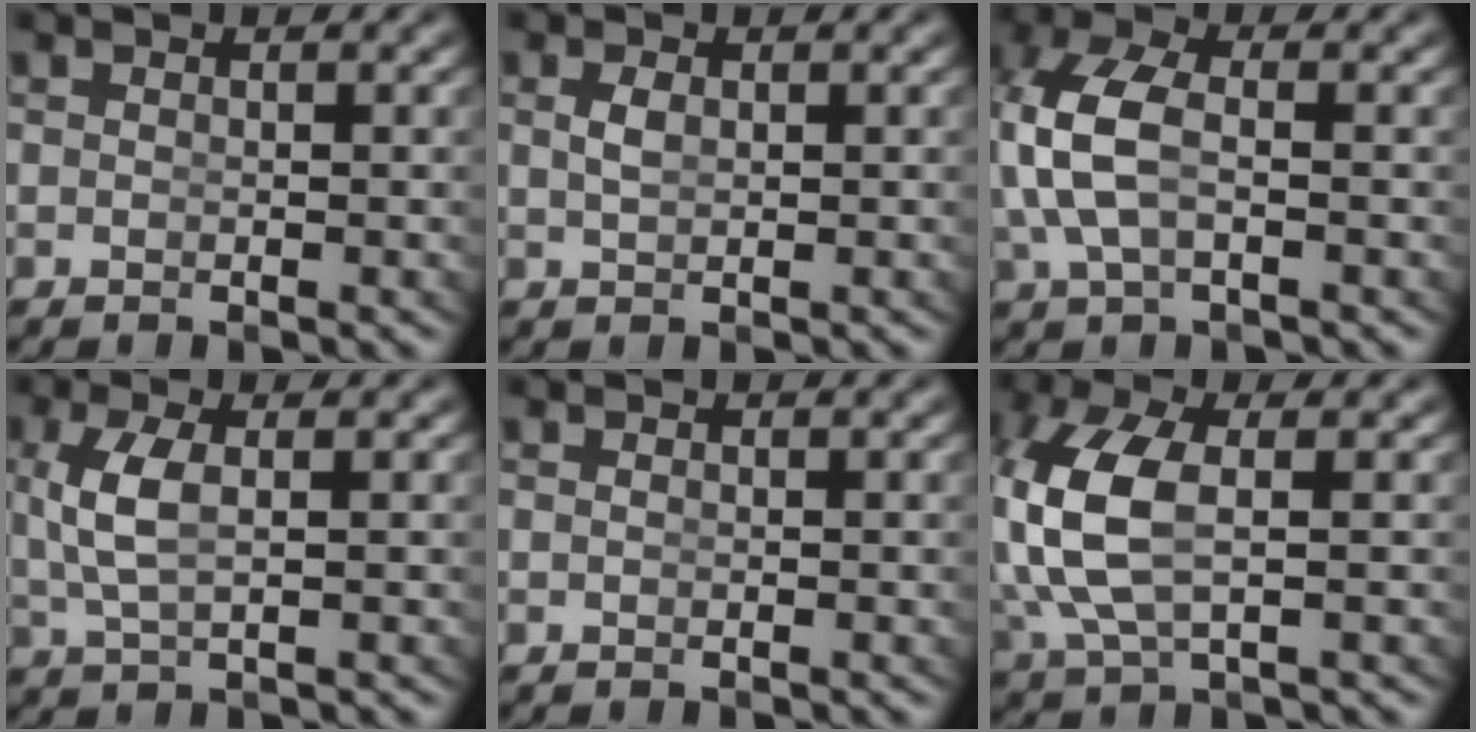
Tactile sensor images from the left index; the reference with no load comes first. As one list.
[{"total": 0.7, "force": [0.1, -0.1, 0.7], "torque": [-0.013, -0.011, 0.013]}, {"total": 5.4, "force": [0.1, 2.9, 4.6], "torque": [-0.122, -0.014, 0.014]}, {"total": 2.7, "force": [0.2, 0.6, 2.6], "torque": [-0.063, -0.007, 0.015]}, {"total": 1.4, "force": [-0.4, -1.2, -0.5], "torque": [0.011, -0.019, 0.008]}, {"total": 6.9, "force": [0.3, 3.9, 5.7], "torque": [-0.157, -0.028, 0.025]}]